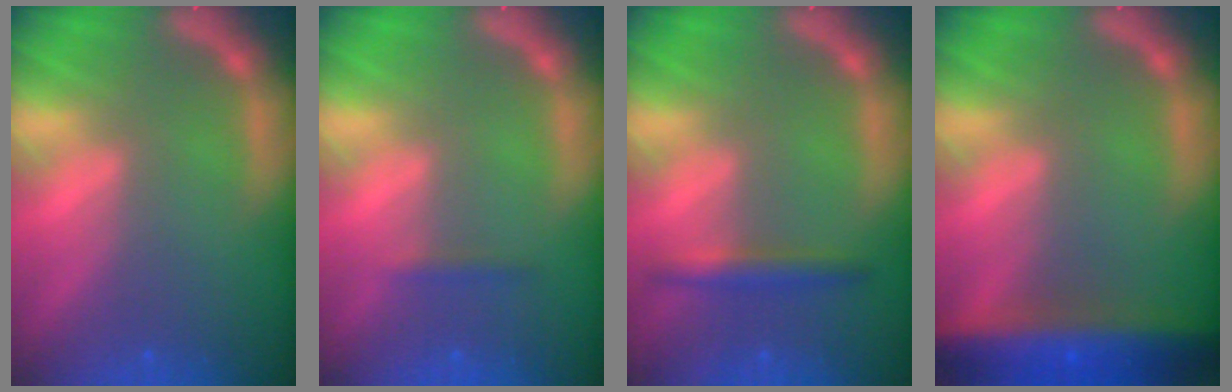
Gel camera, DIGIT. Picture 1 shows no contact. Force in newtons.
{"total": 0.9}
{"total": 2.4}
{"total": 10.0}